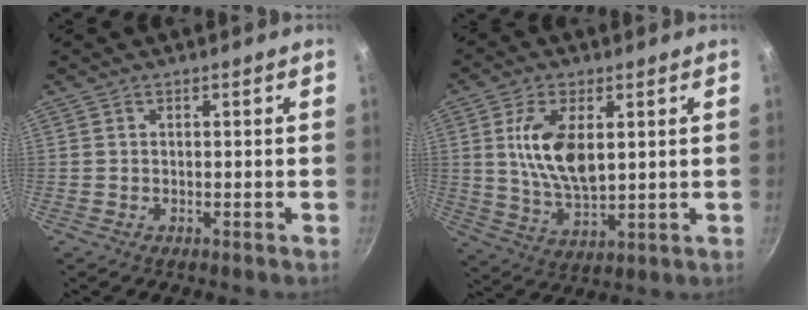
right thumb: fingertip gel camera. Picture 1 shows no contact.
{"total": 11.8, "force": [2.6, 6.0, 9.8], "torque": [-0.180, -0.015, 0.054]}